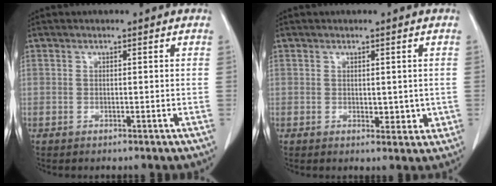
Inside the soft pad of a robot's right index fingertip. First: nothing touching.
{"total": 2.5, "force": [0.2, 1.5, 2.0], "torque": [-0.025, -0.008, 0.008]}